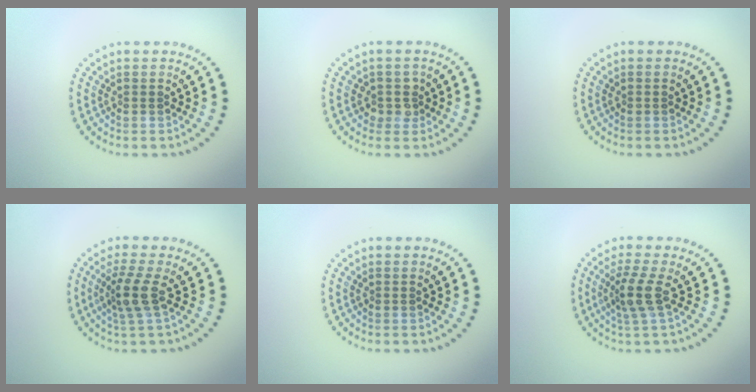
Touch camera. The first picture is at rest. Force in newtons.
{"total": 1.6, "press": 1.4, "slide": 0.8}
{"total": 0.0}
{"total": 2.8, "press": 2.1, "slide": 1.8}
{"total": 0.0}
{"total": 2.7, "press": 2.0, "slide": 1.8}